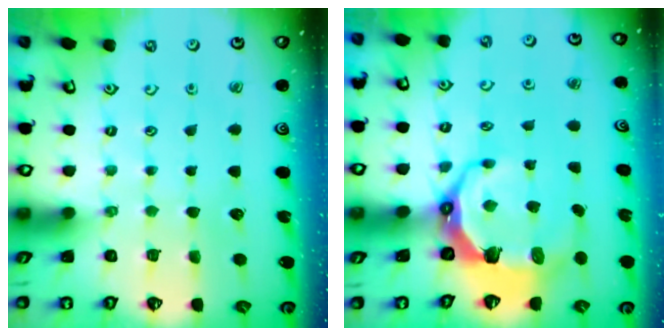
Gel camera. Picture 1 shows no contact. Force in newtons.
{"total": 8.9, "press": 7.4, "slide": 4.8}